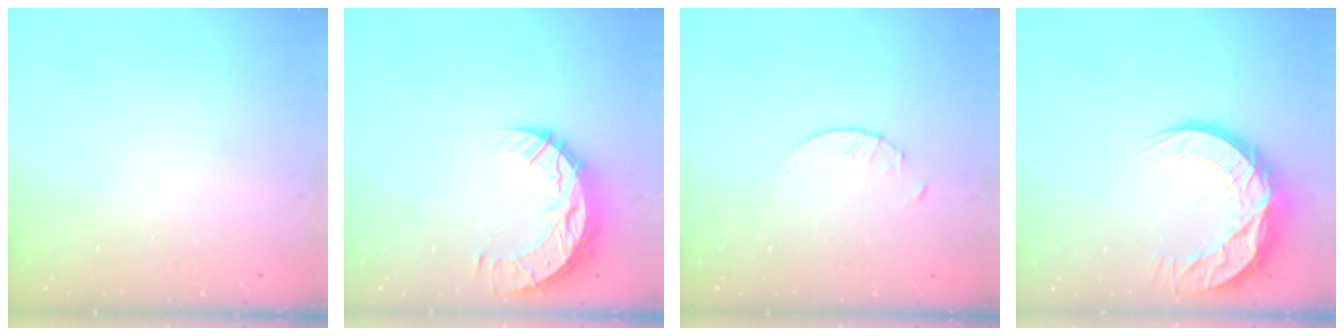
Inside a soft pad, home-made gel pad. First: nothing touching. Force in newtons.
{"total": 10.3, "press": 10.2, "slide": 0.7}
{"total": 1.3, "press": 1.3, "slide": 0.2}
{"total": 15.4, "press": 15.3, "slide": 1.0}